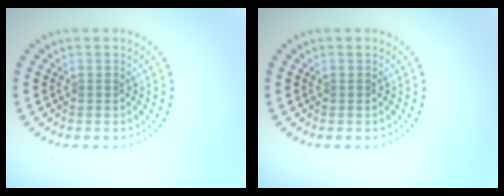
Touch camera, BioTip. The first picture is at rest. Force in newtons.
{"total": 0.0}